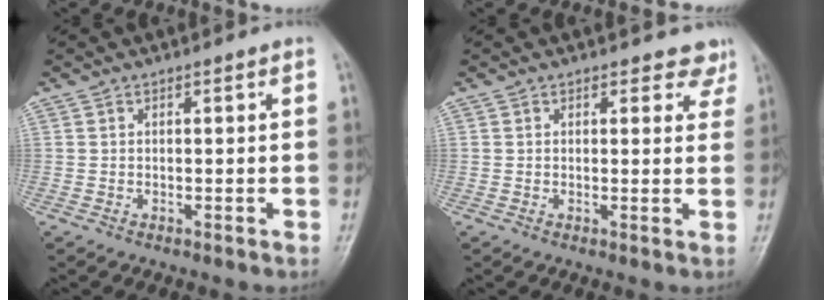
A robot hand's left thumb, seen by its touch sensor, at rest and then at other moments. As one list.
[{"total": 3.7, "force": [3.1, 2.0, 0.6], "torque": [0.028, -0.017, 0.019]}]